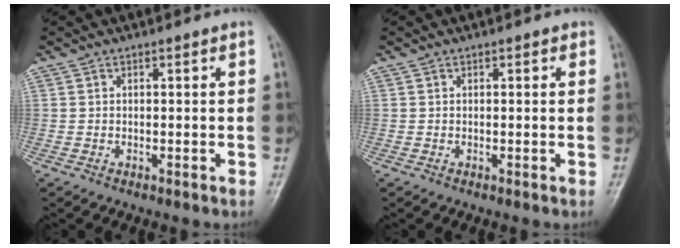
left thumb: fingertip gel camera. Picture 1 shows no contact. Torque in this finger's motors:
{"motor_torque": [-0.09, -0.04, -0.19, -0.20, 0.04]}